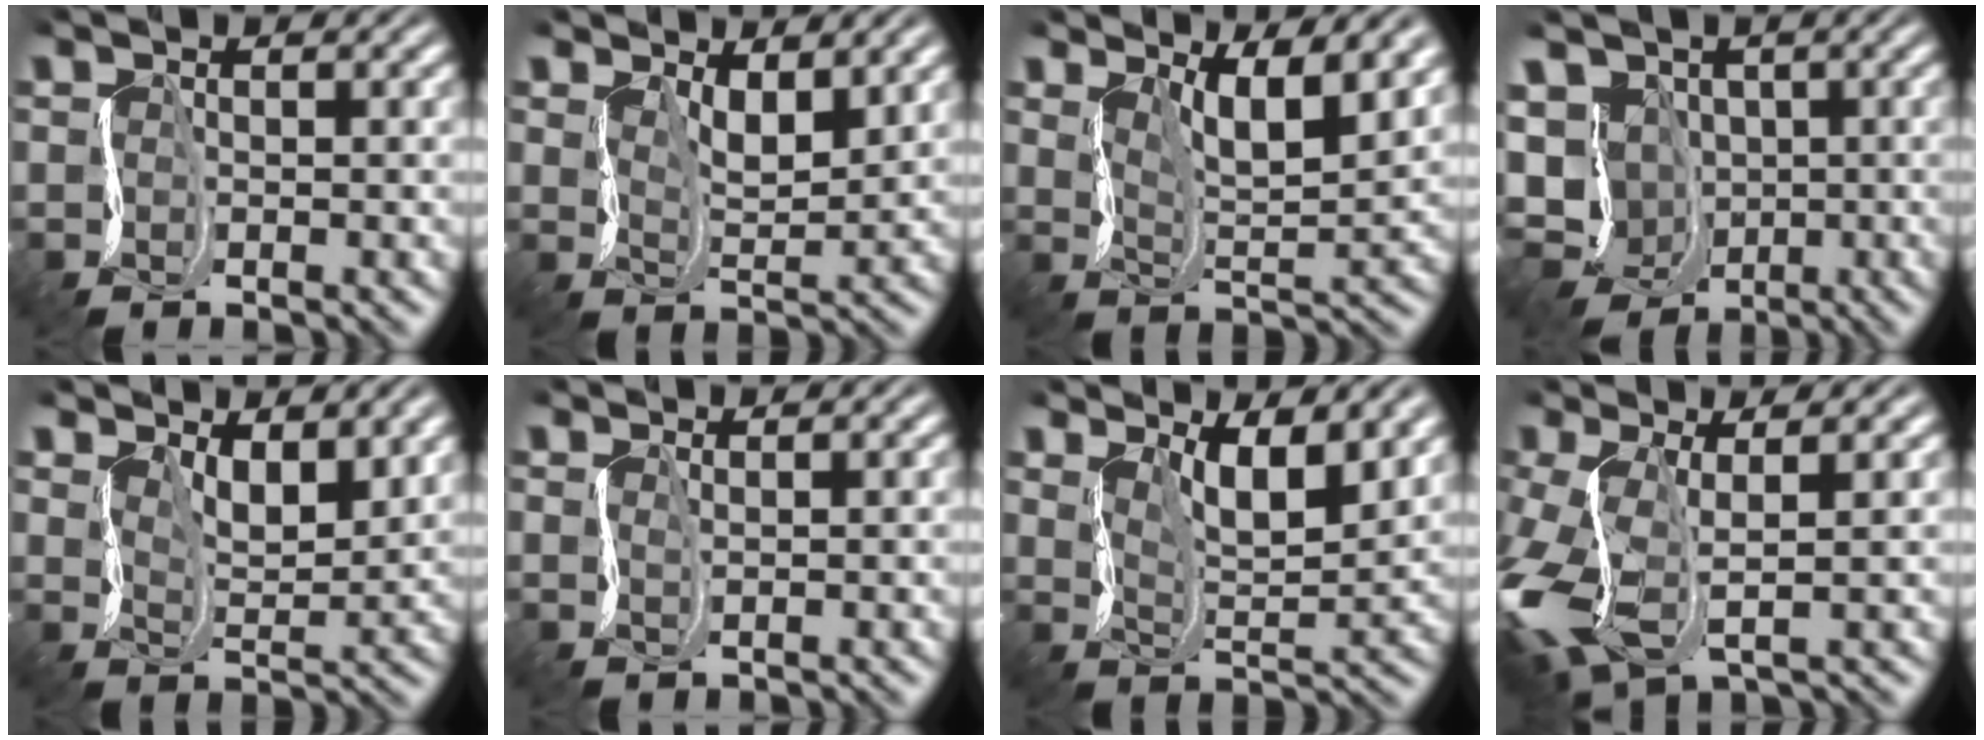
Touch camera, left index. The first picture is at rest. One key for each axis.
{"total": 3.1, "fx": 1.5, "fy": 1.4, "fz": 2.4, "tx": -0.053, "ty": -0.012, "tz": 0.025}
{"total": 6.1, "fx": 3.3, "fy": 1.9, "fz": 4.8, "tx": -0.080, "ty": -0.004, "tz": 0.046}
{"total": 9.4, "fx": -3.3, "fy": 7.4, "fz": 4.7, "tx": -0.071, "ty": -0.018, "tz": -0.069}
{"total": 3.8, "fx": 1.8, "fy": 1.8, "fz": 2.9, "tx": -0.061, "ty": -0.016, "tz": 0.031}
{"total": 0.0}
{"total": 5.8, "fx": 2.8, "fy": 2.1, "fz": 4.6, "tx": -0.076, "ty": -0.007, "tz": 0.038}
{"total": 7.0, "fx": -2.1, "fy": 2.9, "fz": 6.0, "tx": -0.160, "ty": -0.019, "tz": -0.048}